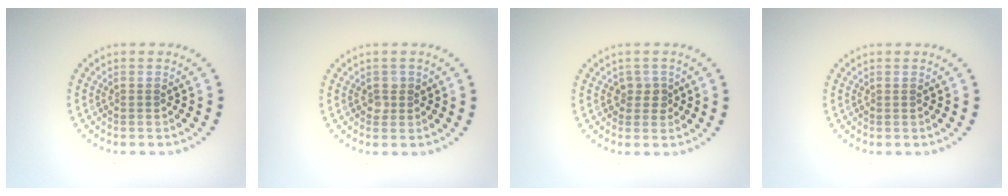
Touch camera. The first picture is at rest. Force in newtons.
{"total": 1.0, "press": 1.0, "slide": 0.2}
{"total": 1.5, "press": 1.2, "slide": 0.9}
{"total": 0.0}